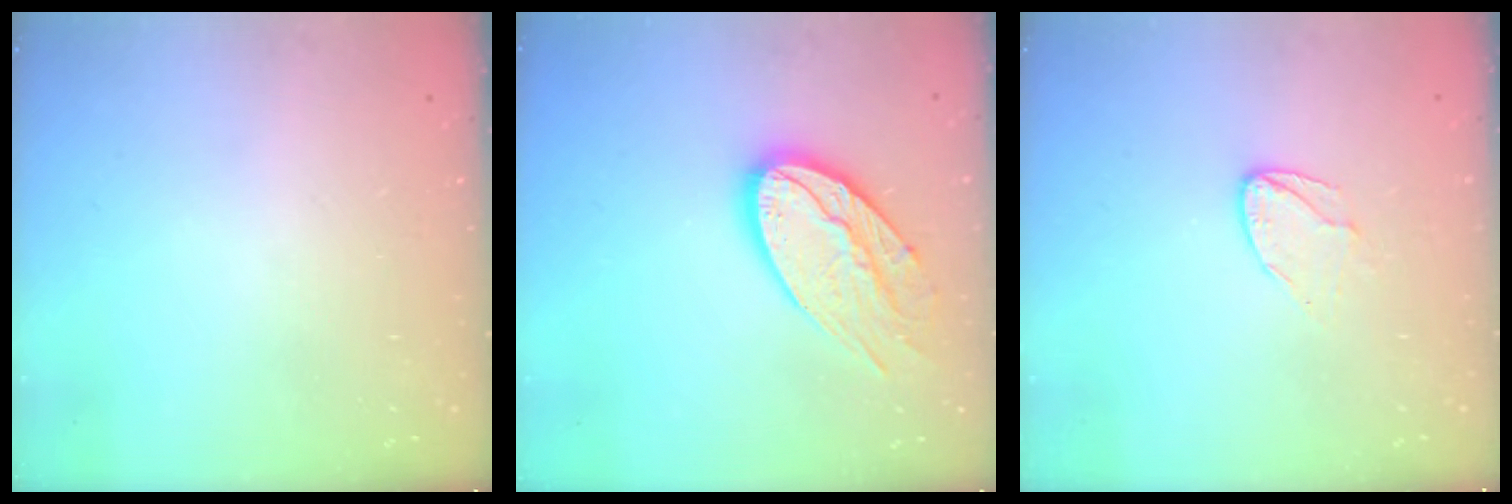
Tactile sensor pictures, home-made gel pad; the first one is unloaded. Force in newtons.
{"total": 17.9, "press": 17.9, "slide": 1.4}
{"total": 6.8, "press": 6.8, "slide": 0.6}